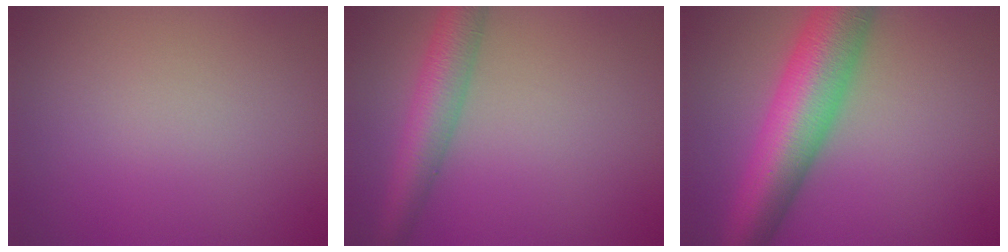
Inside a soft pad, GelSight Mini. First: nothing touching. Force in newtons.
{"total": 5.1, "press": 5.1, "slide": 0.3}
{"total": 10.3, "press": 10.3, "slide": 0.3}